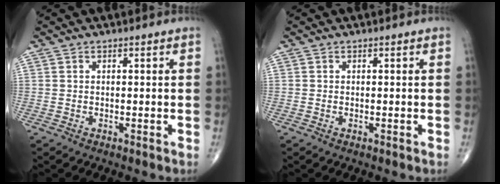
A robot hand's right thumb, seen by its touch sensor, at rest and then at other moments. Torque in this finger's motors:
{"motor_torque": [1.61, 1.48, -0.07, -0.17, 0.01]}